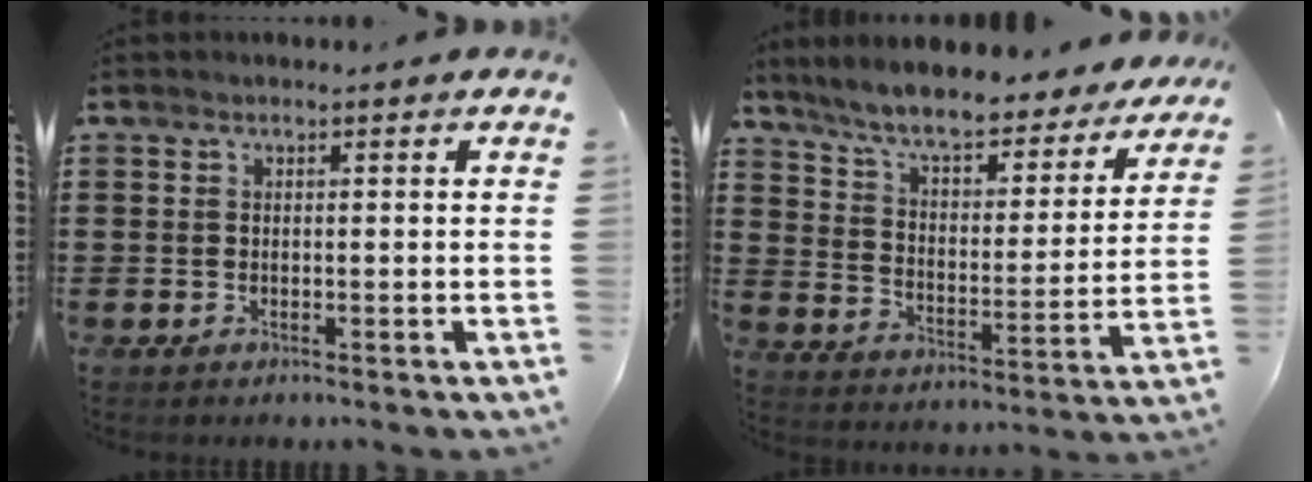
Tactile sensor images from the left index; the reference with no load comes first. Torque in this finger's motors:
{"motor_torque": [1.53, -0.61, 0.47, 0.21]}